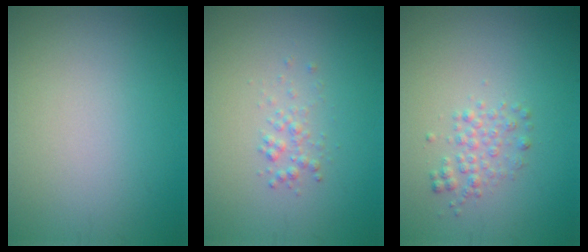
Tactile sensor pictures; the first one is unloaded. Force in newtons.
{"total": 1.1, "press": 1.1, "slide": 0.1}
{"total": 1.8, "press": 1.8, "slide": 0.0}